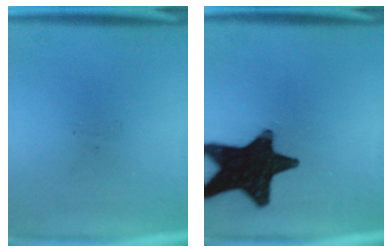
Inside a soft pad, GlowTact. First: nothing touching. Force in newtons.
{"total": 19.4}